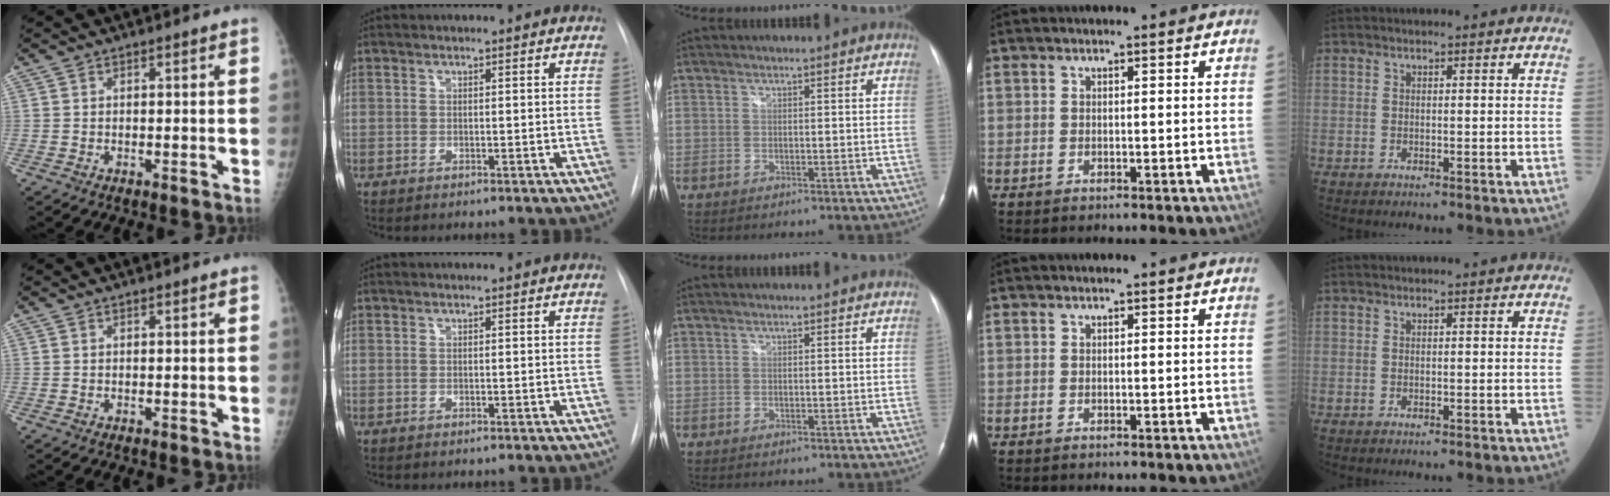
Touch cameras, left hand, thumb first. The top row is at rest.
{}